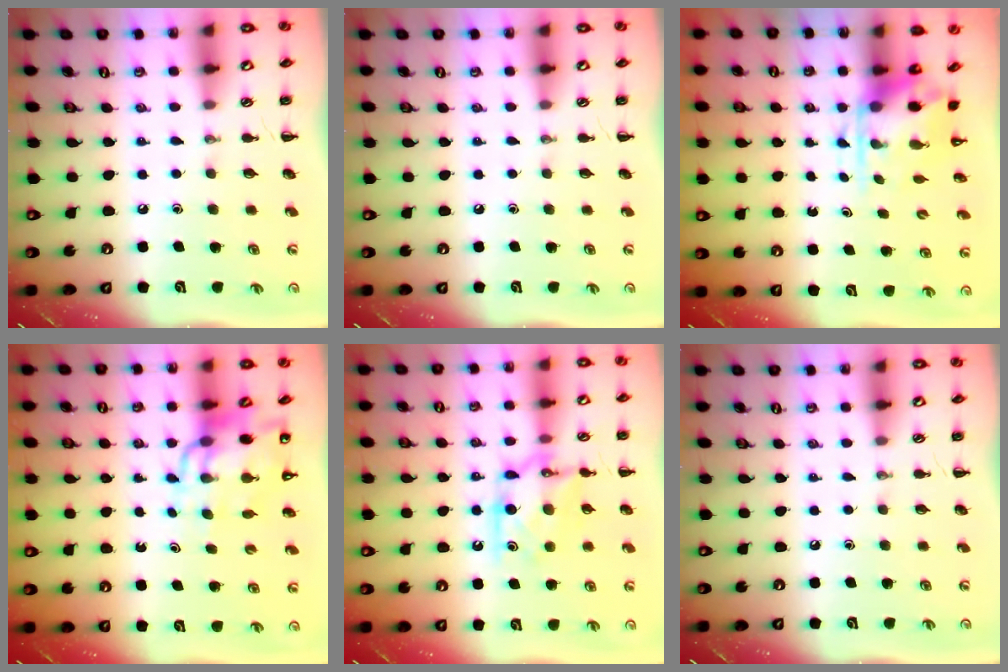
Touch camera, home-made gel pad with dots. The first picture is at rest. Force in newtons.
{"total": 0.0}
{"total": 3.9, "press": 3.8, "slide": 0.9}
{"total": 12.4, "press": 11.8, "slide": 3.9}
{"total": 11.2, "press": 11.1, "slide": 0.4}
{"total": 0.0}